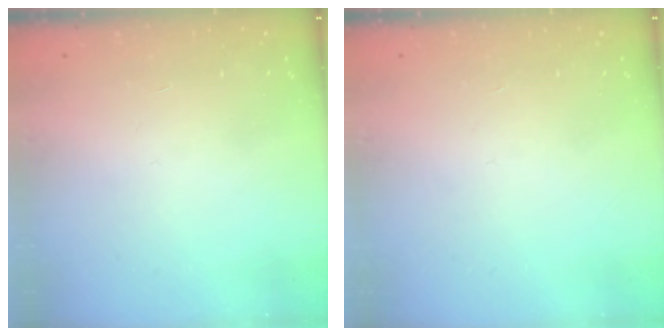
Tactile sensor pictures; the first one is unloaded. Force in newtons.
{"total": 0.0}